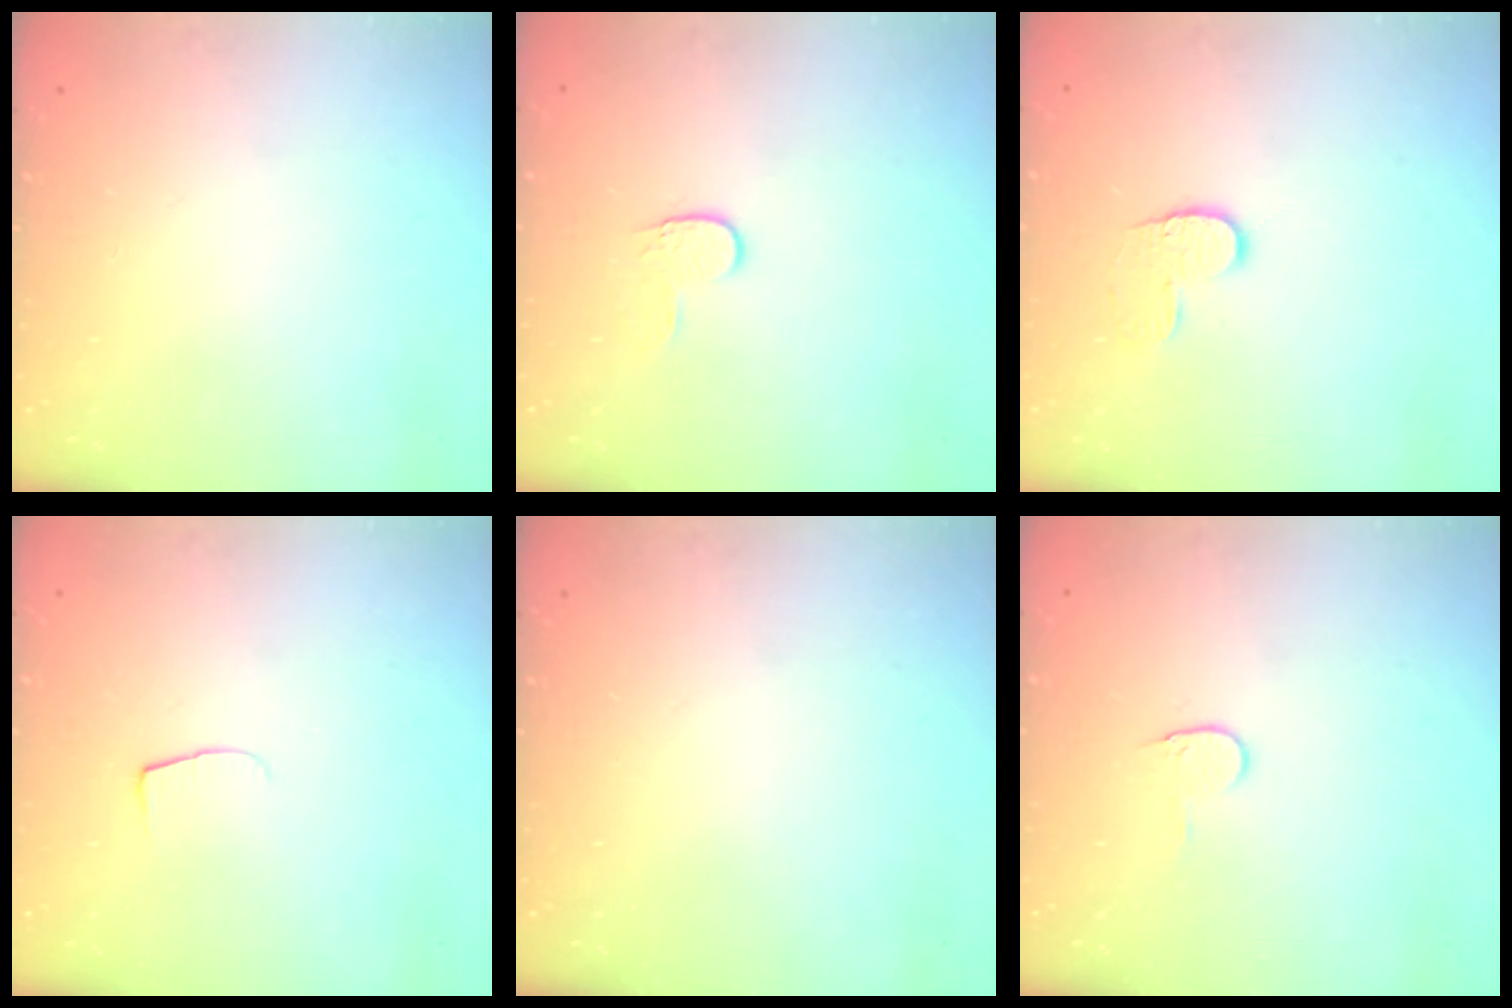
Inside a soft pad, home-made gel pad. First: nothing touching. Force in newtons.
{"total": 4.3, "press": 4.3, "slide": 0.5}
{"total": 6.3, "press": 6.3, "slide": 0.7}
{"total": 4.2, "press": 4.1, "slide": 0.5}
{"total": 0.0}
{"total": 3.8, "press": 3.7, "slide": 0.4}